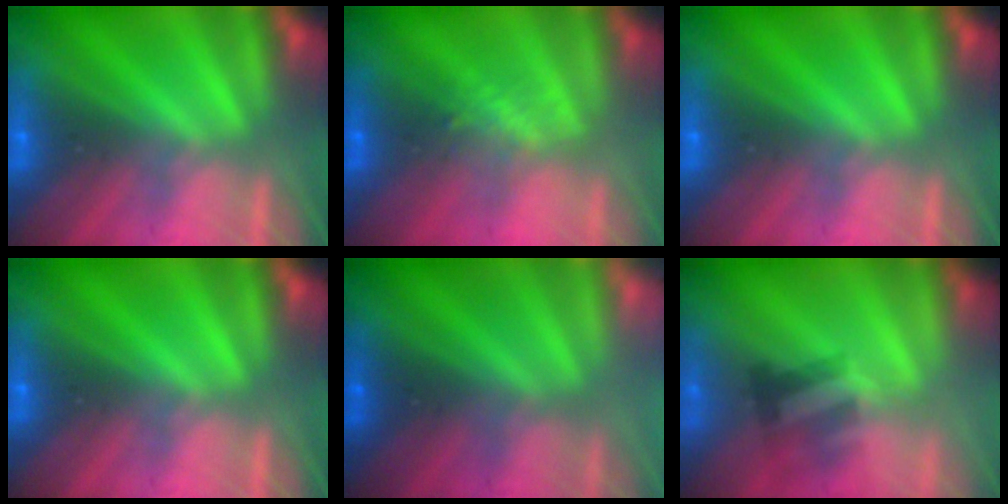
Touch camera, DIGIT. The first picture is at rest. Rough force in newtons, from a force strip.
{"total": 2.4}
{"total": 0.0}
{"total": 0.0}
{"total": 2.0}
{"total": 2.1}